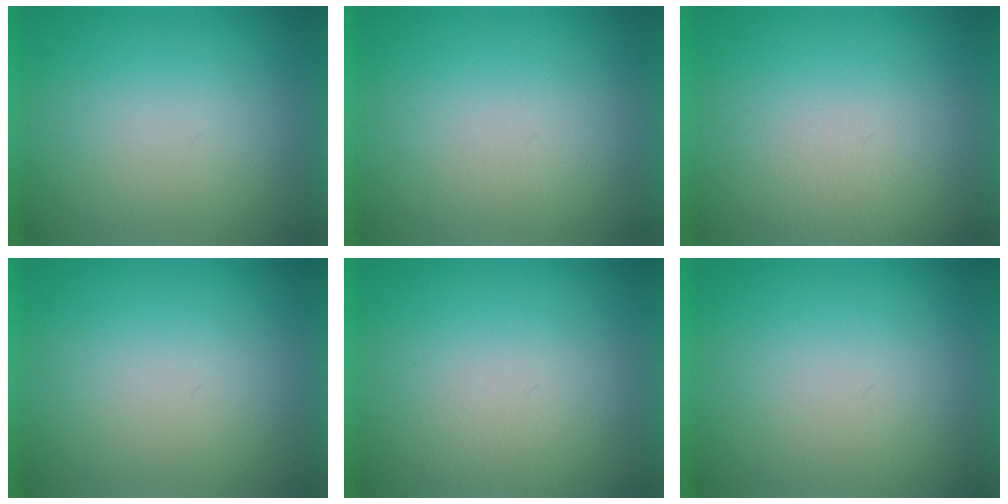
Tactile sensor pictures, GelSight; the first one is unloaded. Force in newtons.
{"total": 1.2}
{"total": 2.0}
{"total": 0.0}
{"total": 2.0}
{"total": 1.0}